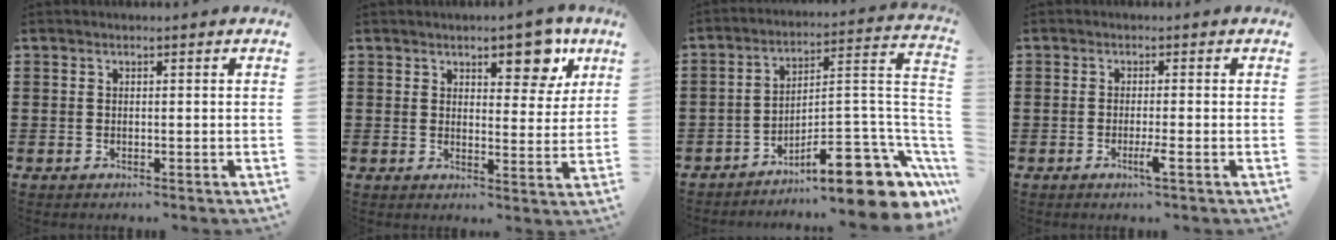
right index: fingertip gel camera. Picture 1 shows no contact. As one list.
[{"total": 7.8, "force": [5.4, 3.3, 4.6], "torque": [-0.057, -0.015, 0.087]}, {"total": 12.2, "force": [-8.6, 3.5, 7.9], "torque": [-0.094, 0.017, -0.152]}, {"total": 2.6, "force": [-1.3, 0.0, 2.3], "torque": [-0.052, -0.014, -0.027]}]